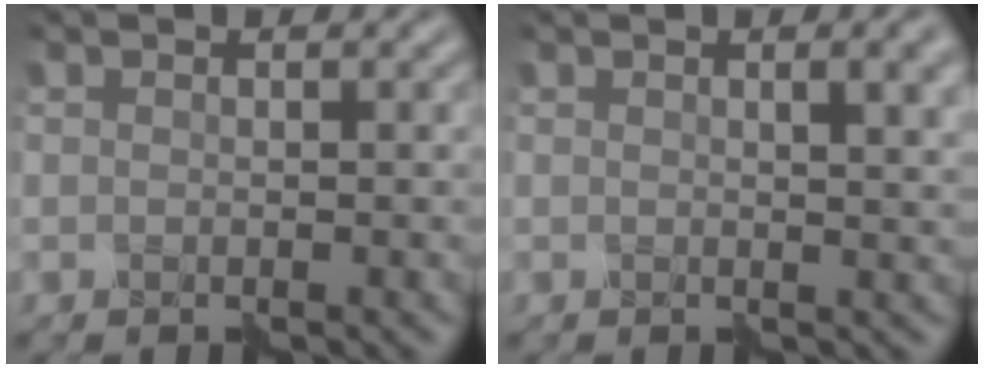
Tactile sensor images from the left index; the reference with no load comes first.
{"total": 3.9, "force": [1.6, 1.4, 3.2], "torque": [-0.027, 0.012, 0.008]}